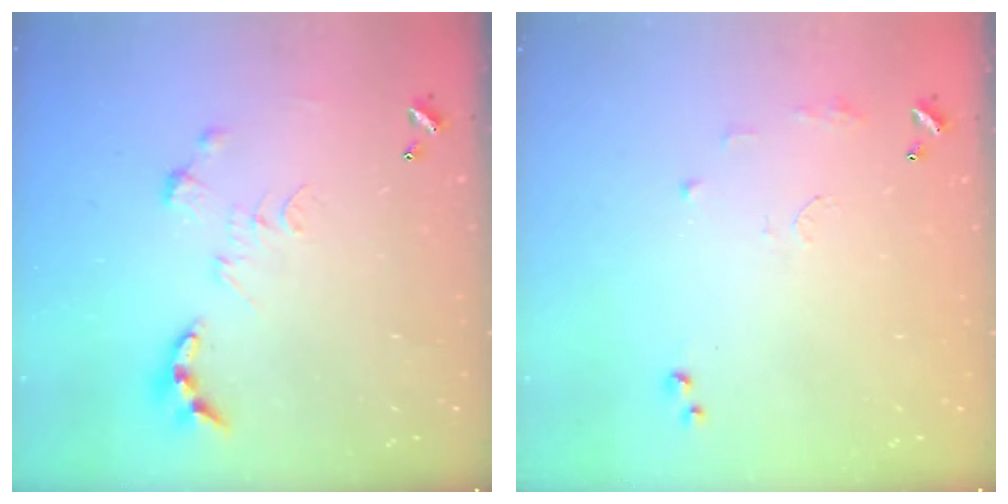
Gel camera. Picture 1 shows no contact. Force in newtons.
{"total": 8.3, "press": 8.3, "slide": 0.8}